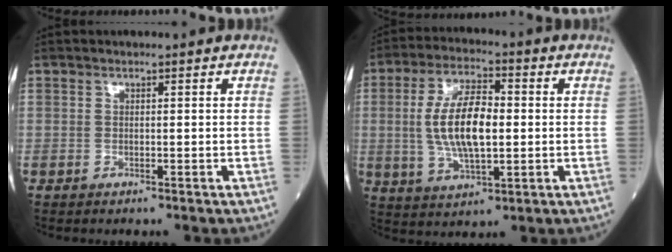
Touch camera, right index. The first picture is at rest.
{"total": 11.4, "force": [0.3, 4.1, 10.7], "torque": [-0.213, 0.008, 0.006]}